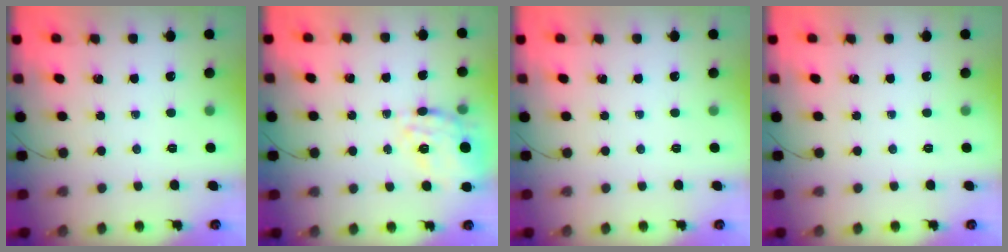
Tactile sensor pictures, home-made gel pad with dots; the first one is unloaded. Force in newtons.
{"total": 12.5, "press": 12.3, "slide": 2.0}
{"total": 0.0}
{"total": 0.0}